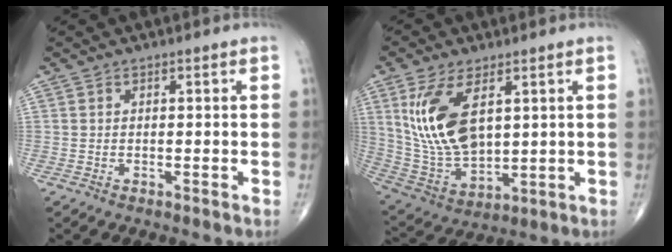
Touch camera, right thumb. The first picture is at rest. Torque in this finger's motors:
{"motor_torque": [-0.71, 1.37, 1.06, 0.50, 0.44]}